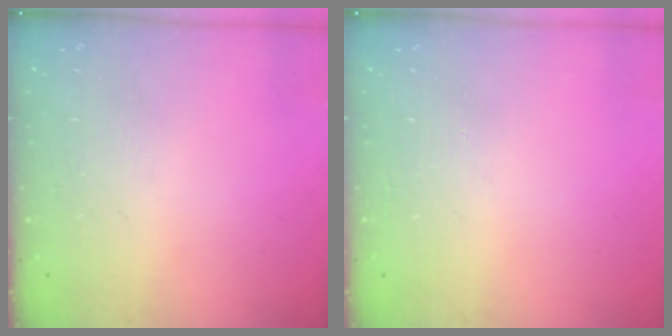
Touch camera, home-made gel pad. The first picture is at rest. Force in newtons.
{"total": 0.0}